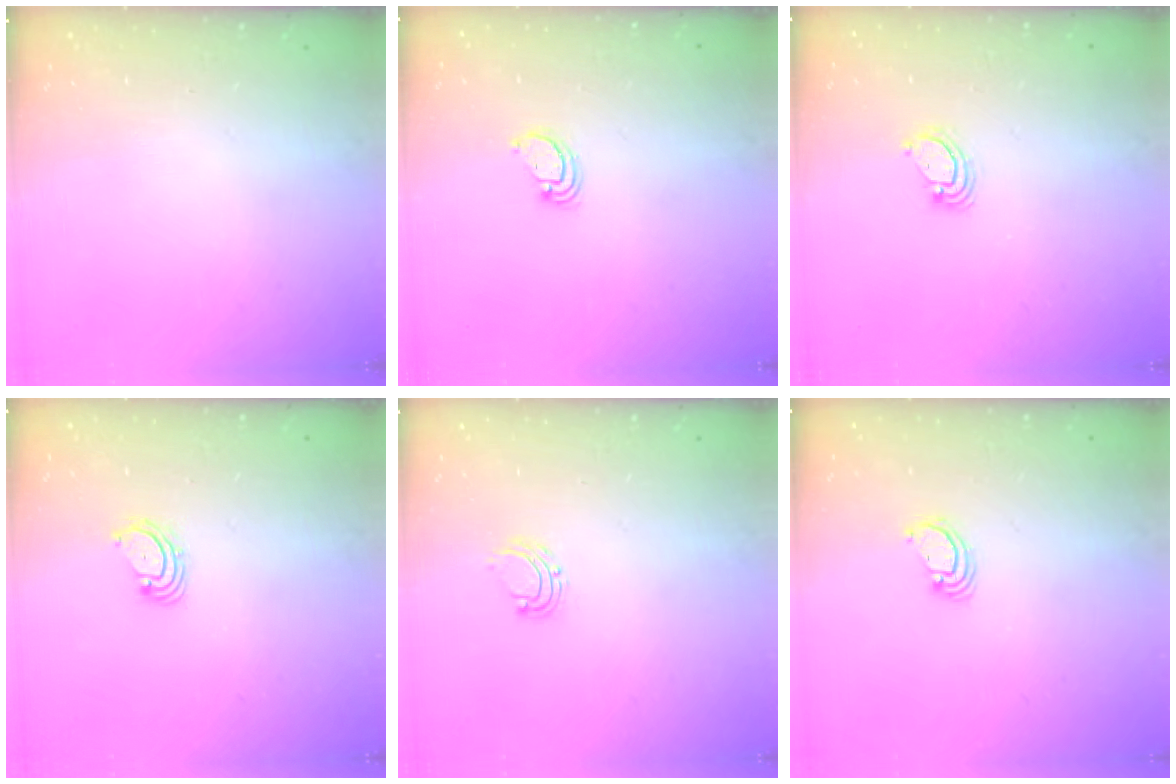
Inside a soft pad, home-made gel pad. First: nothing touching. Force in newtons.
{"total": 2.6, "press": 2.6, "slide": 0.2}
{"total": 2.6, "press": 2.6, "slide": 0.3}
{"total": 3.1, "press": 3.1, "slide": 0.3}
{"total": 6.5, "press": 6.5, "slide": 0.4}
{"total": 2.6, "press": 2.6, "slide": 0.2}